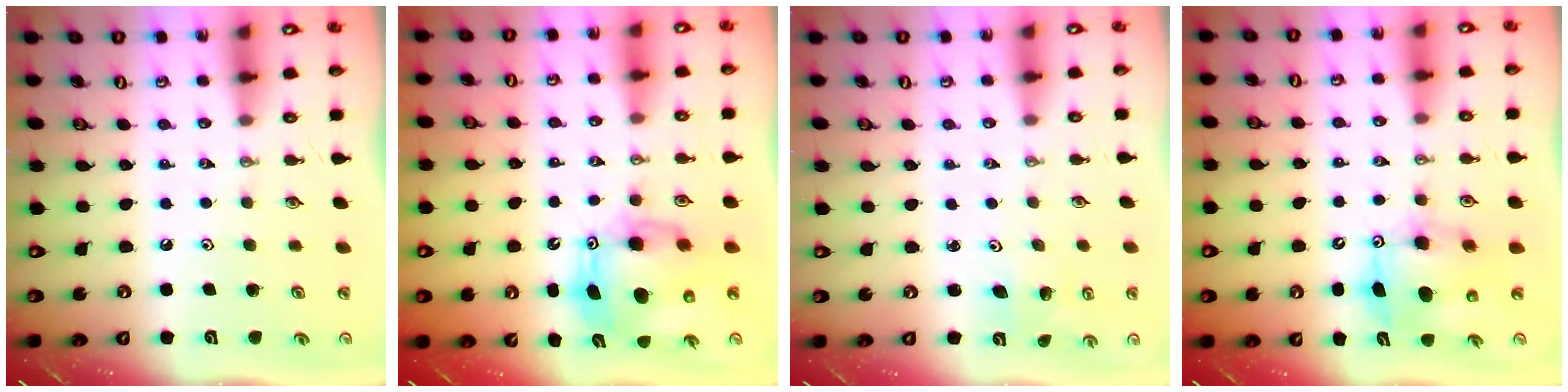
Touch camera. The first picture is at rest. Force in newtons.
{"total": 11.7, "press": 11.6, "slide": 1.3}
{"total": 1.9, "press": 1.9, "slide": 0.1}
{"total": 8.3, "press": 8.1, "slide": 1.9}